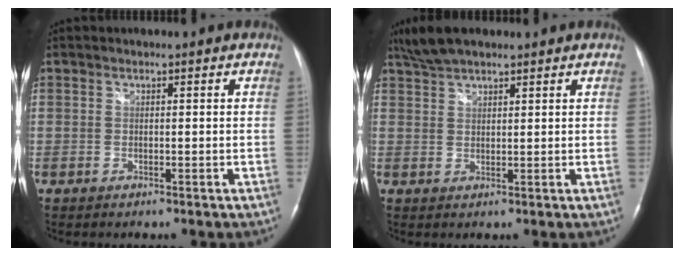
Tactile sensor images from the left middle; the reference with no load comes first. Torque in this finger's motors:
{"motor_torque": [0.19, -0.11, -0.01, 0.03]}